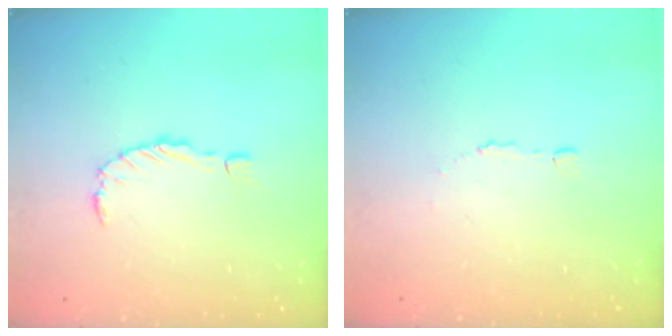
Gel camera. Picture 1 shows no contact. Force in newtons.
{"total": 2.2, "press": 2.2, "slide": 0.1}